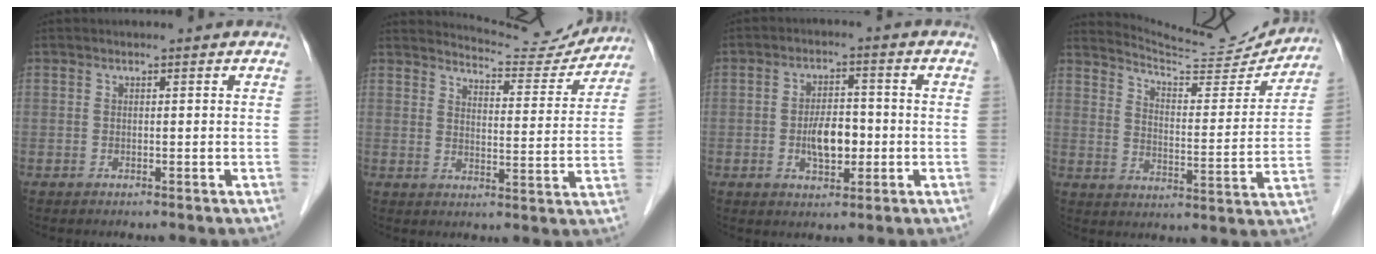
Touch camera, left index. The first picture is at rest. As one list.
[{"total": 10.3, "force": [10.2, 0.9, 0.4], "torque": [-0.003, -0.026, 0.123]}, {"total": 5.7, "force": [-2.0, 2.6, 4.7], "torque": [-0.085, -0.002, -0.032]}, {"total": 13.6, "force": [13.5, 0.4, 1.5], "torque": [-0.028, -0.045, 0.180]}]